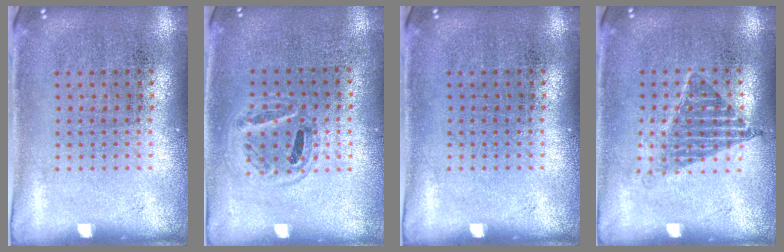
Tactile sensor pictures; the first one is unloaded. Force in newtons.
{"total": 0.9, "press": 0.9, "slide": 0.3}
{"total": 0.0}
{"total": 1.1, "press": 1.0, "slide": 0.6}